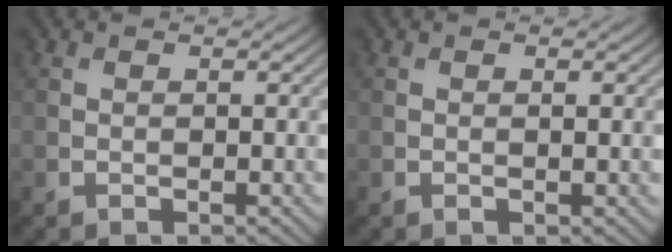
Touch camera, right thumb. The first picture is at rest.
{"total": 1.2, "force": [0.1, 0.3, 1.2], "torque": [-0.015, 0.001, -0.001]}